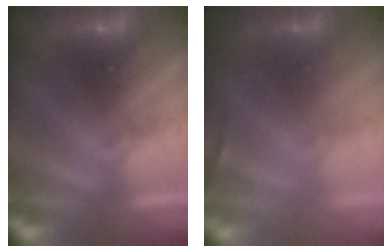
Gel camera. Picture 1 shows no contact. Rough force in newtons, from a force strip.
{"total": 2.4}